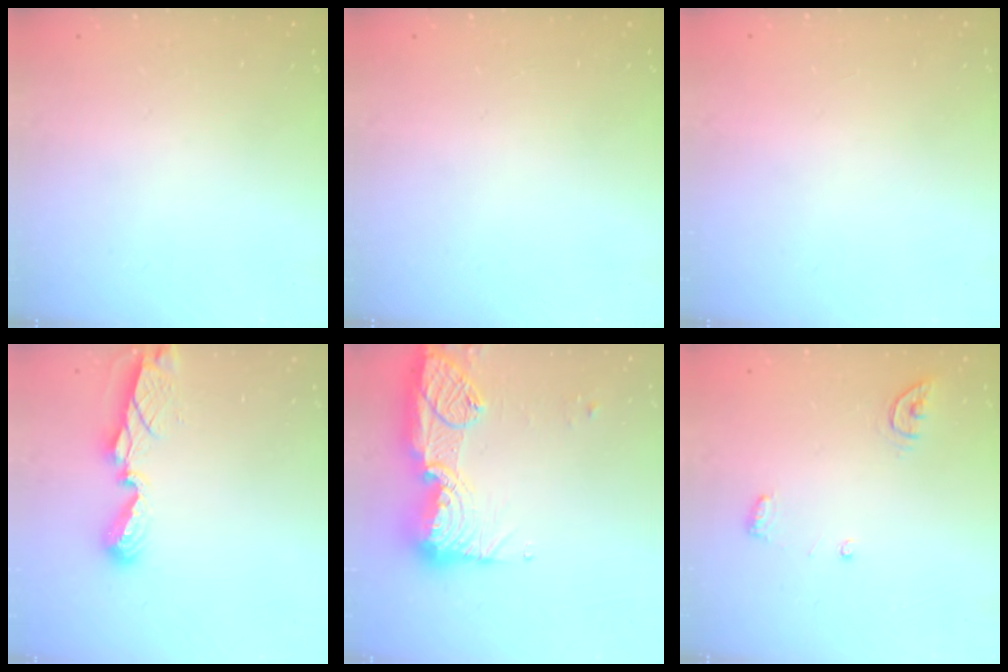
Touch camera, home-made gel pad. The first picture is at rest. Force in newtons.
{"total": 0.0}
{"total": 1.1, "press": 0.8, "slide": 0.7}
{"total": 8.3, "press": 8.3, "slide": 0.7}
{"total": 21.5, "press": 20.4, "slide": 6.7}
{"total": 5.5, "press": 5.5, "slide": 0.2}